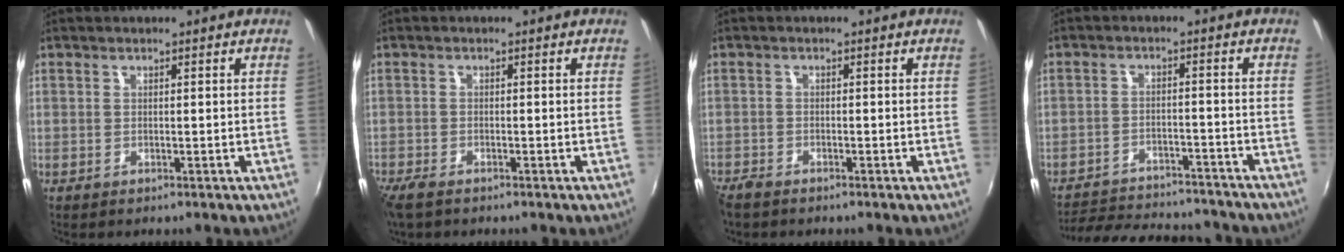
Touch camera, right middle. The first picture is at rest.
{"total": 4.0, "force": [-3.2, 1.3, 2.0], "torque": [-0.053, -0.019, -0.064]}
{"total": 3.0, "force": [-2.7, 0.9, 0.9], "torque": [-0.028, -0.015, -0.055]}
{"total": 18.9, "force": [-16.8, 5.2, 6.9], "torque": [-0.148, 0.000, -0.226]}